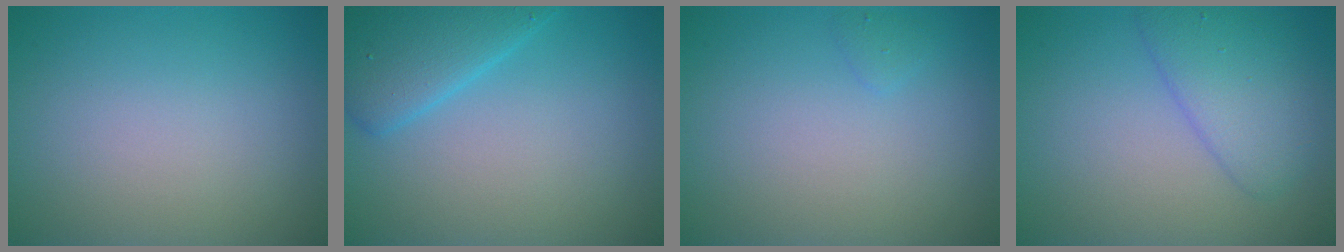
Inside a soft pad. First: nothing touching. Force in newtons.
{"total": 4.3, "press": 4.3, "slide": 0.3}
{"total": 0.6, "press": 0.6, "slide": 0.1}
{"total": 3.7, "press": 3.7, "slide": 0.1}